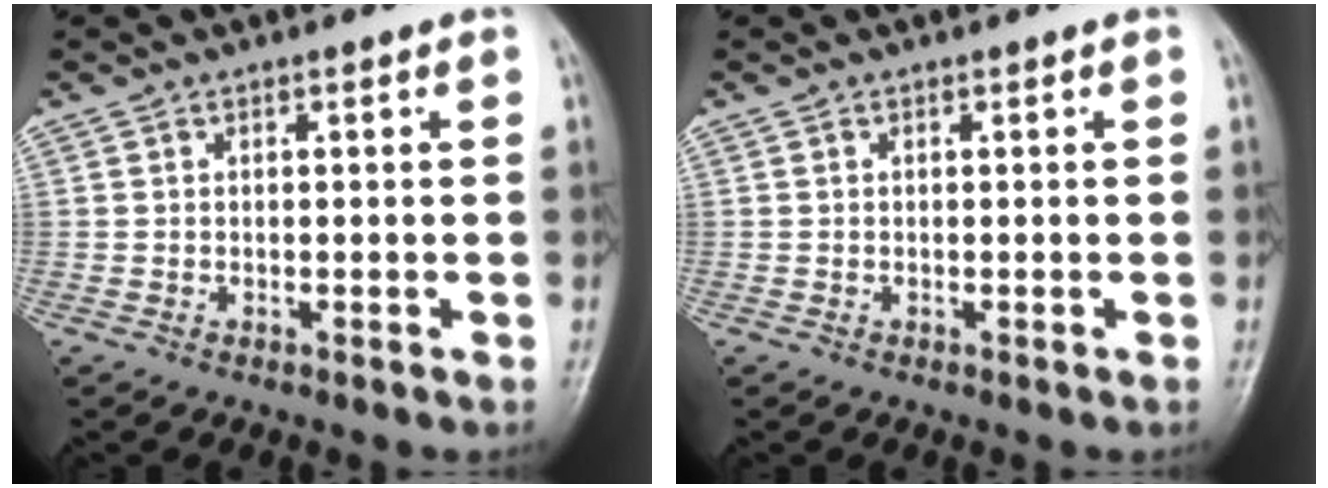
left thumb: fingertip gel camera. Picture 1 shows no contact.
{"total": 0.0}